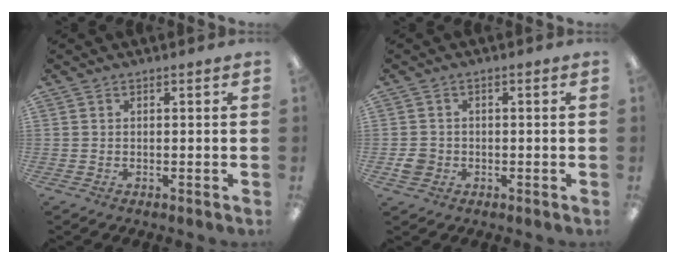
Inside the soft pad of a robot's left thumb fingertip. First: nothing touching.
{"total": 3.2, "force": [-0.9, 2.9, 1.1], "torque": [-0.008, 0.001, -0.018]}